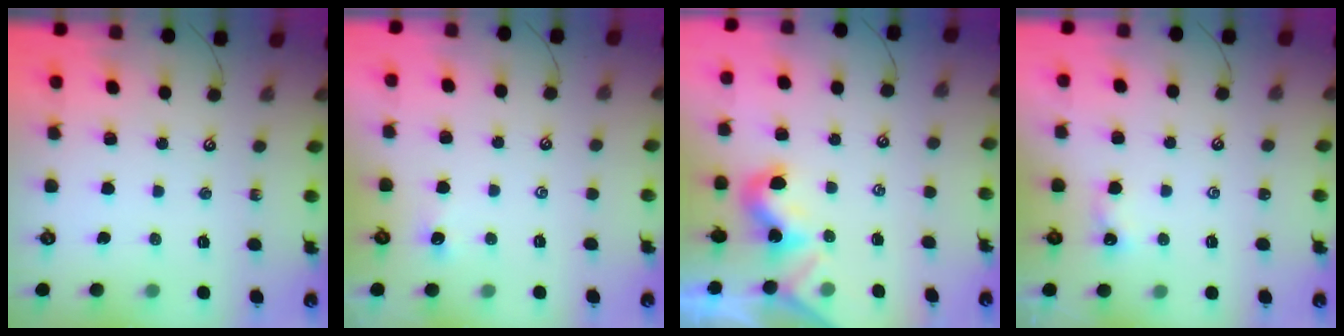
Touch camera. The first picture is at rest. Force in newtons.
{"total": 1.1, "press": 1.1, "slide": 0.3}
{"total": 1.7, "press": 1.6, "slide": 0.4}
{"total": 1.0, "press": 0.9, "slide": 0.4}